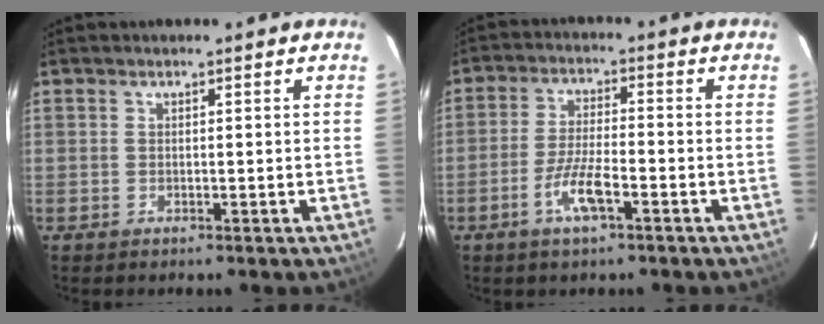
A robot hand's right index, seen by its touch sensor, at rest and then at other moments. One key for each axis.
{"total": 6.7, "fx": -3.6, "fy": 1.4, "fz": 5.5, "tx": -0.117, "ty": -0.003, "tz": -0.068}